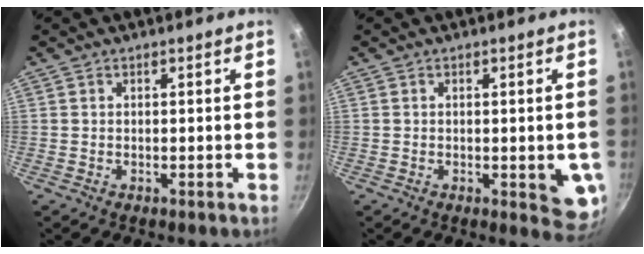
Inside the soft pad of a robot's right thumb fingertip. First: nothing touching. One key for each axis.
{"total": 7.2, "fx": -1.2, "fy": 2.4, "fz": 6.7, "tx": -0.071, "ty": -0.014, "tz": -0.012}